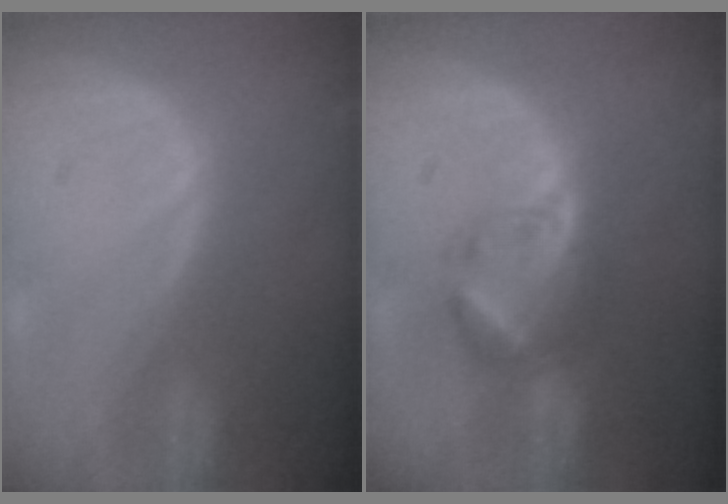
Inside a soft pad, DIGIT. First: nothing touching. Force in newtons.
{"total": 5.8, "press": 5.5, "slide": 1.9}